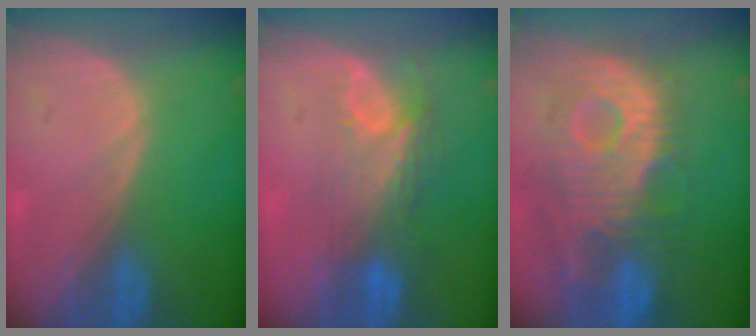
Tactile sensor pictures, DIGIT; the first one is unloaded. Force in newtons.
{"total": 7.6, "press": 6.7, "slide": 3.5}
{"total": 11.8, "press": 10.6, "slide": 5.1}